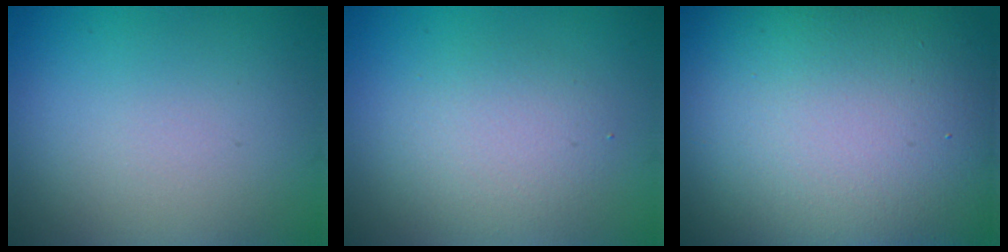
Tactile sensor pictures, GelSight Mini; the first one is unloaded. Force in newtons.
{"total": 3.0, "press": 3.0, "slide": 0.2}
{"total": 21.6, "press": 21.6, "slide": 0.7}